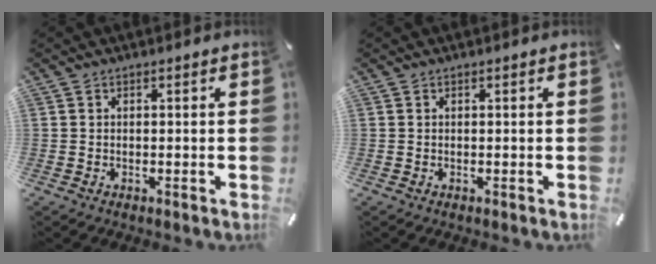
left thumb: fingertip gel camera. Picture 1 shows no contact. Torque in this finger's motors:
{"motor_torque": [-0.02, 0.00, 0.00, 0.07, 0.00]}